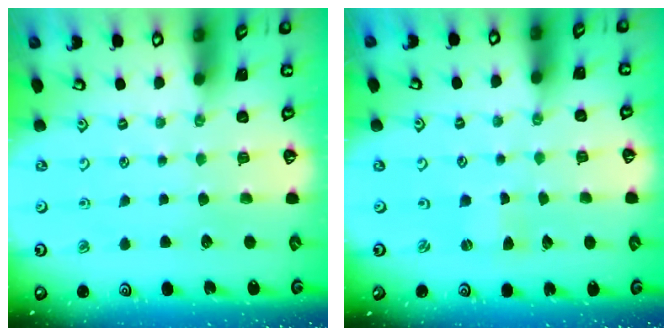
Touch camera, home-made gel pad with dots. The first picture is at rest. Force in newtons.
{"total": 1.2, "press": 1.2, "slide": 0.4}